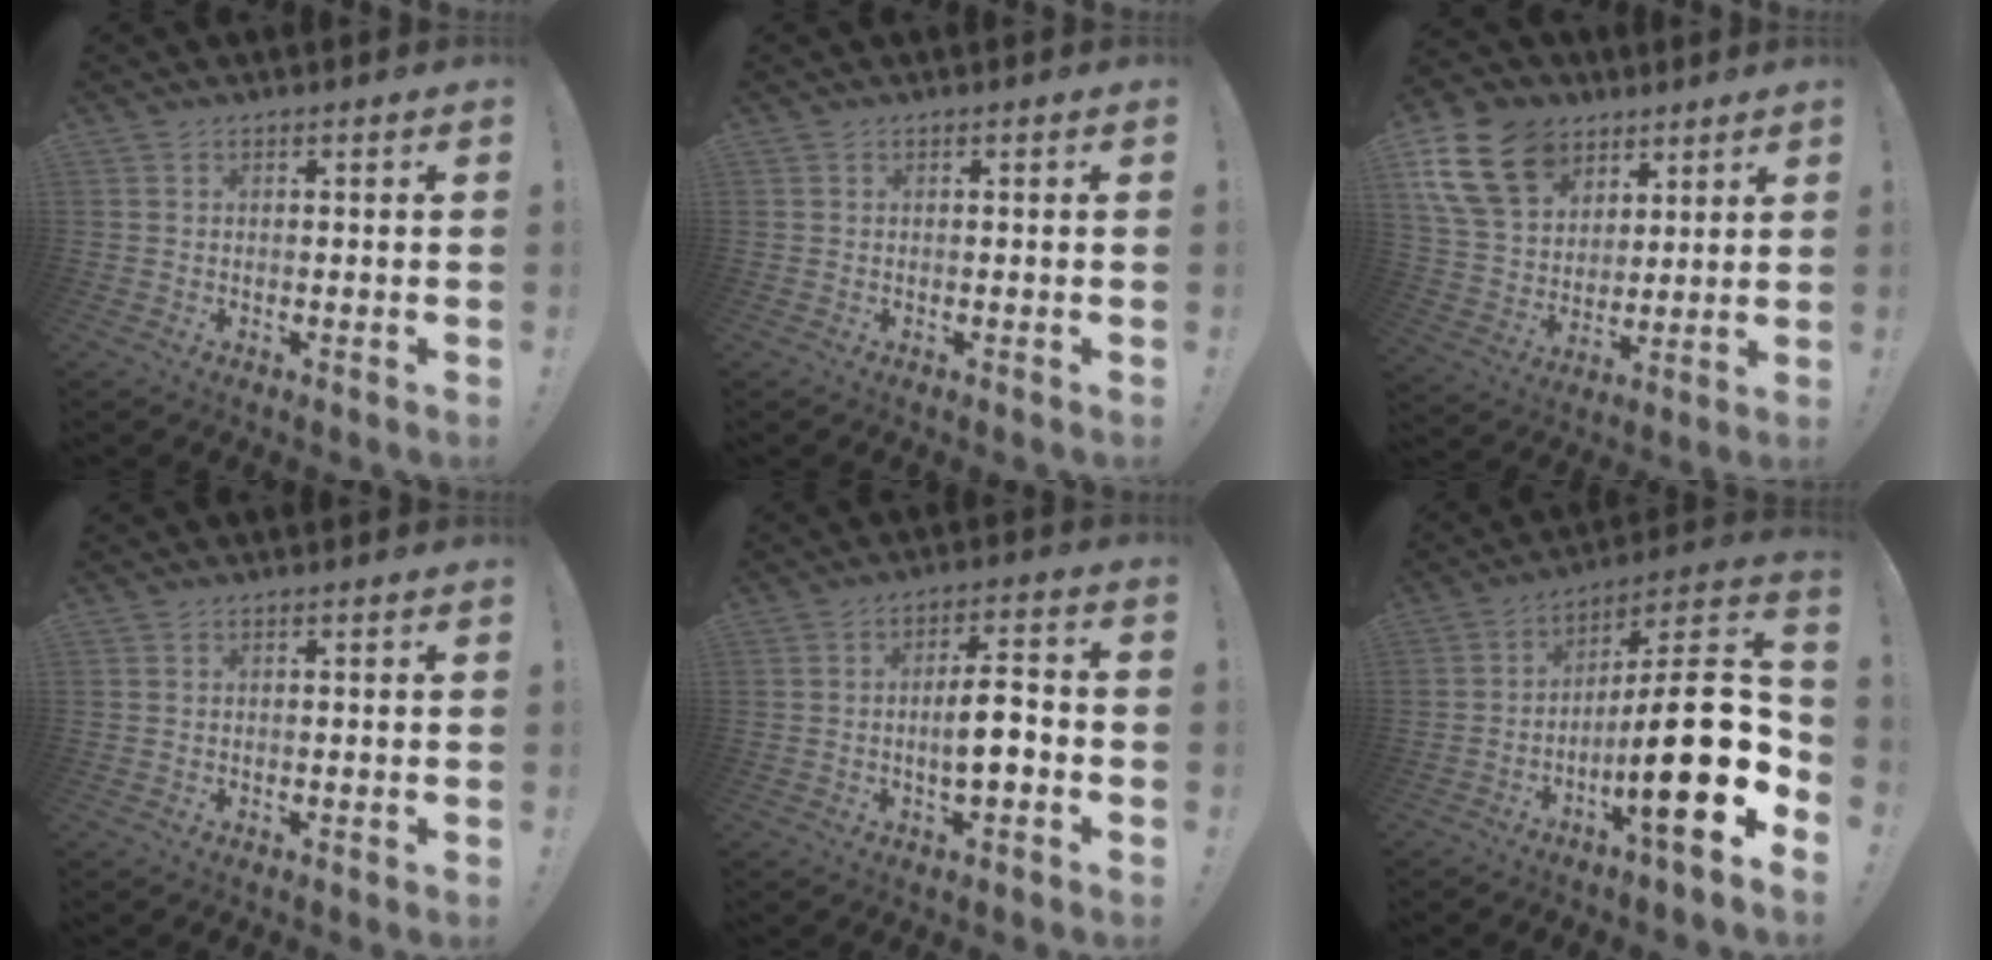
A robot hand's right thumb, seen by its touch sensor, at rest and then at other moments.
{"total": 0.0}
{"total": 18.9, "force": [9.3, 13.6, 9.3], "torque": [-0.173, -0.037, 0.186]}
{"total": 0.0}
{"total": 8.1, "force": [-1.9, 2.3, 7.6], "torque": [-0.135, 0.007, -0.037]}
{"total": 22.3, "force": [-4.6, 4.3, 21.4], "torque": [-0.344, 0.016, -0.074]}